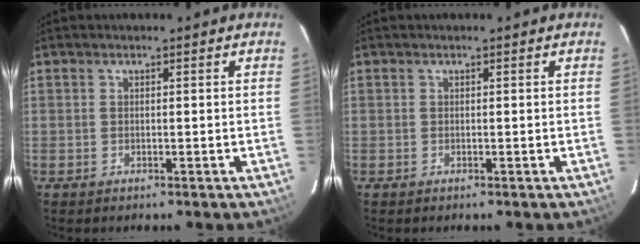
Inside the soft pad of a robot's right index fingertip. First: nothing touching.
{"total": 0.0}